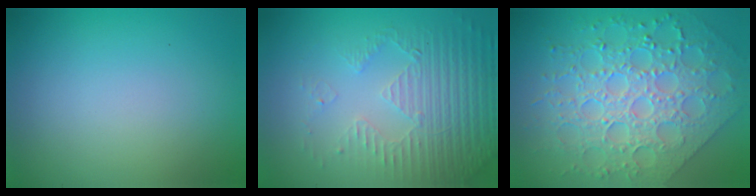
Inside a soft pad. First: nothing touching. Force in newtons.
{"total": 5.3, "press": 3.5, "slide": 4.0}
{"total": 6.8, "press": 6.0, "slide": 3.3}